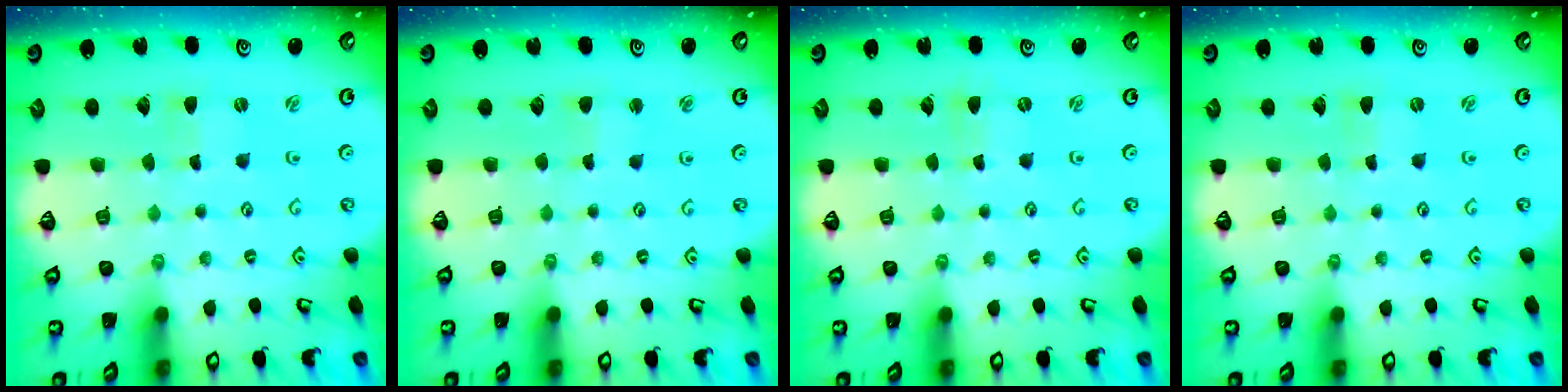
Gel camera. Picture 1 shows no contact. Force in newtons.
{"total": 2.1, "press": 2.1, "slide": 0.4}
{"total": 0.0}
{"total": 0.0}